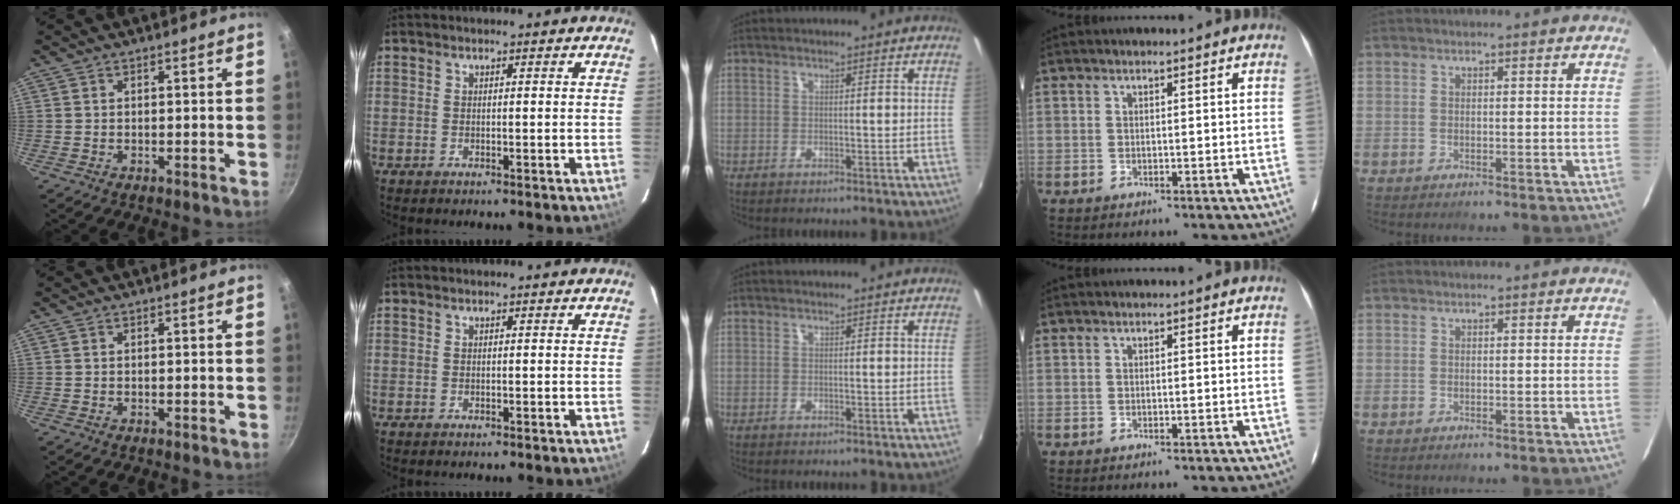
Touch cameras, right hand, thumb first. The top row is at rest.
{}